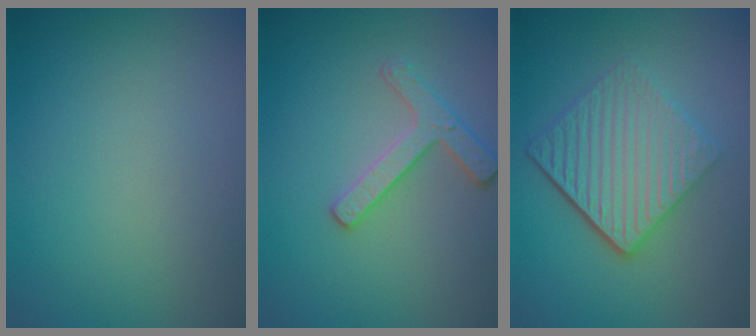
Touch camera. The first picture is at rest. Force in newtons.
{"total": 2.6, "press": 2.6, "slide": 0.3}
{"total": 5.8, "press": 4.0, "slide": 4.2}